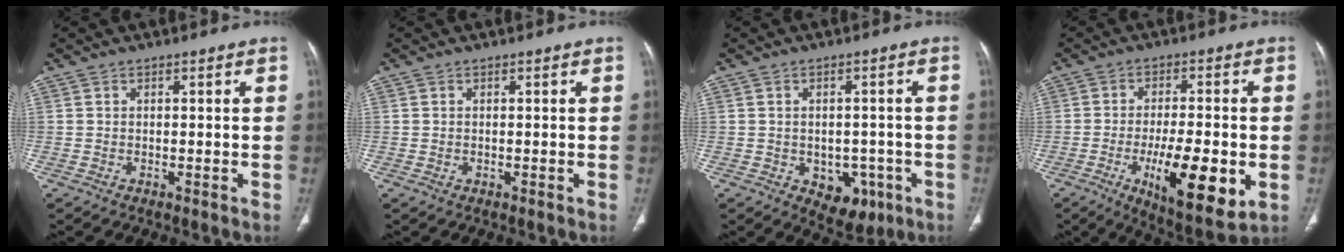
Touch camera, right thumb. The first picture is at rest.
{"total": 0.0}
{"total": 7.5, "force": [-2.7, 5.2, 4.6], "torque": [-0.027, 0.013, -0.022]}
{"total": 15.6, "force": [-4.5, 4.9, 14.1], "torque": [-0.213, -0.010, -0.061]}